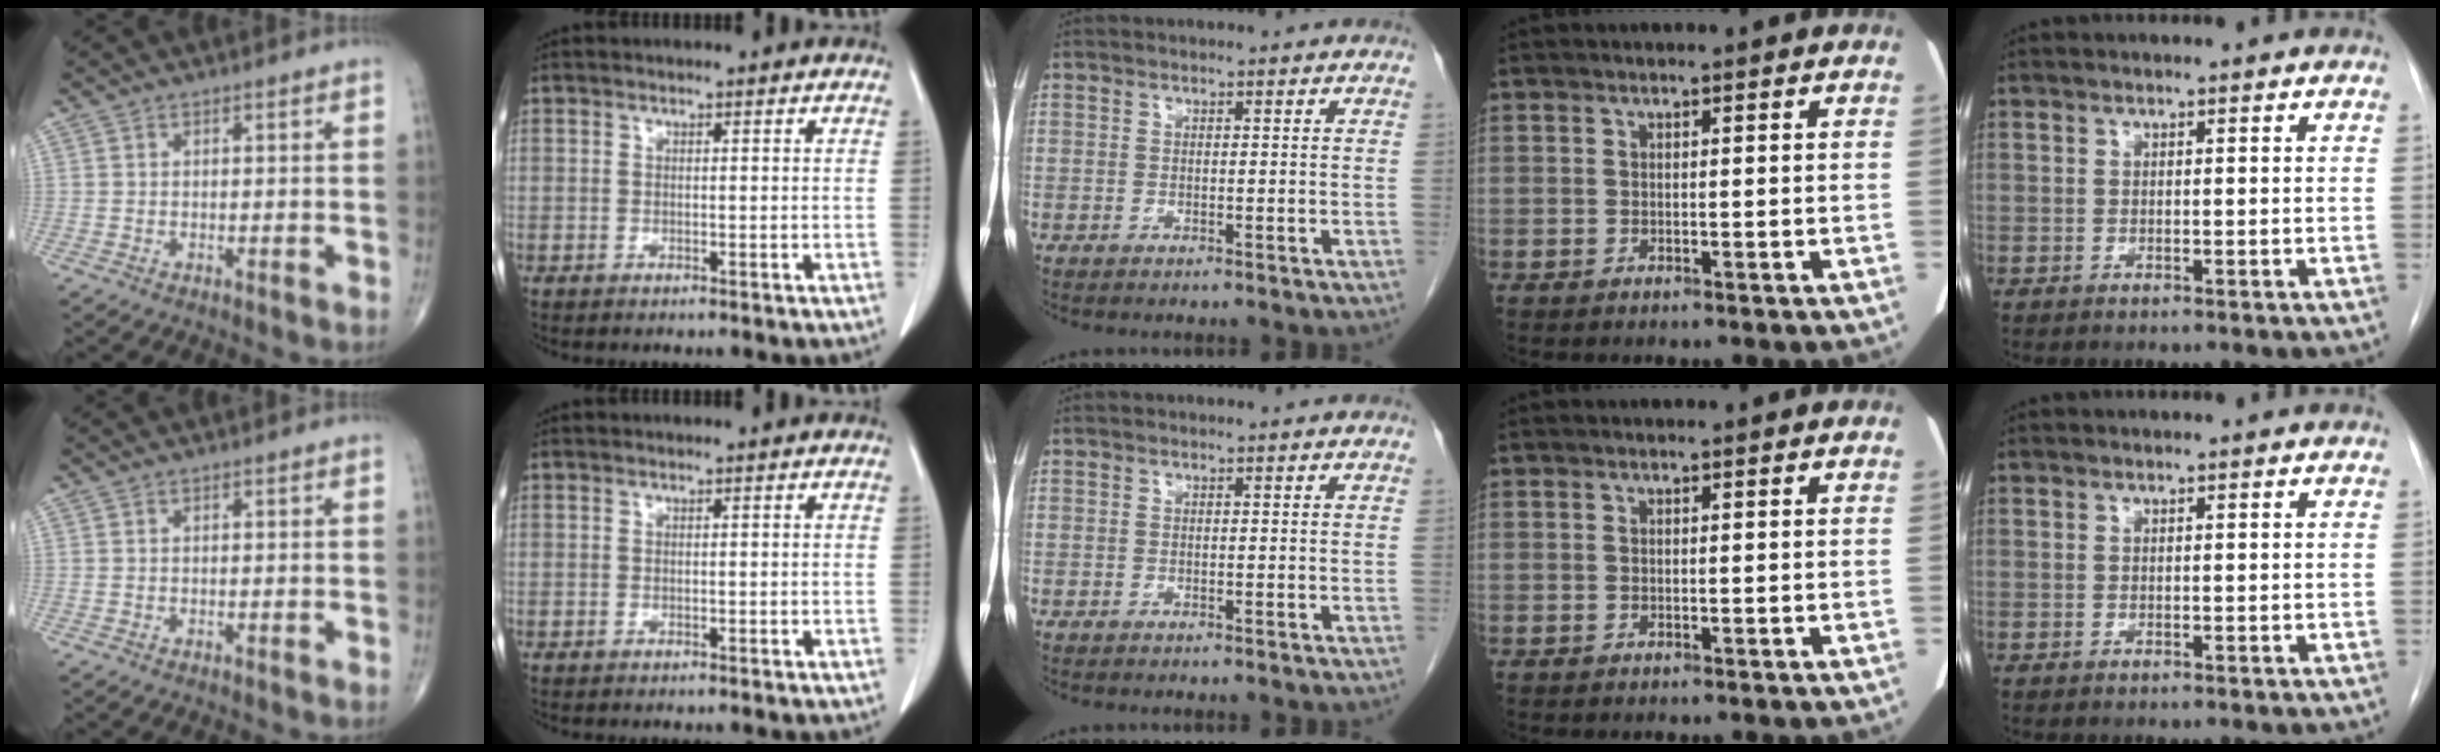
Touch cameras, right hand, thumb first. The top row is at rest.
{}